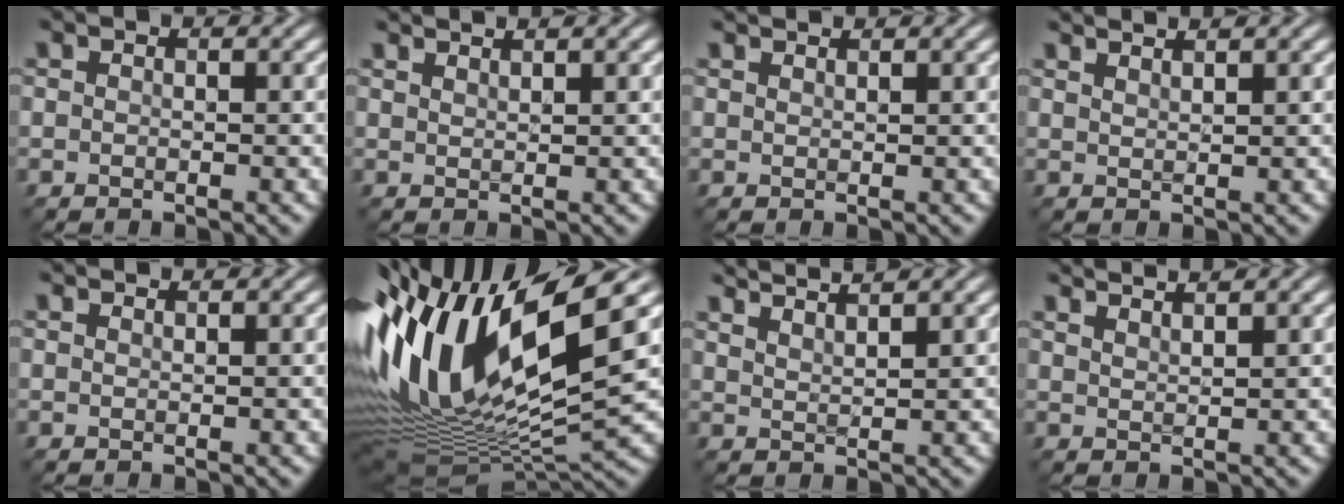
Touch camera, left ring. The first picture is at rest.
{"total": 2.3, "force": [2.0, 0.6, 1.0], "torque": [0.006, 0.002, 0.012]}
{"total": 1.8, "force": [1.6, 0.3, 0.6], "torque": [0.001, -0.003, 0.015]}
{"total": 2.8, "force": [2.4, 0.7, 1.2], "torque": [0.007, 0.007, 0.013]}
{"total": 0.9, "force": [0.9, 0.0, 0.1], "torque": [-0.003, -0.005, 0.010]}
{"total": 17.4, "force": [4.5, 7.1, 15.2], "torque": [-0.312, 0.007, 0.075]}
{"total": 4.6, "force": [4.0, 0.9, 2.0], "torque": [-0.005, 0.017, 0.039]}
{"total": 3.5, "force": [3.0, 0.8, 1.5], "torque": [0.005, 0.012, 0.023]}